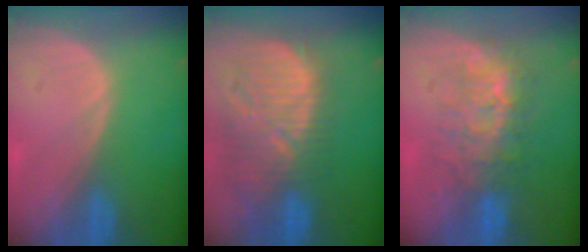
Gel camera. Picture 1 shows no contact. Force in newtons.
{"total": 12.8, "press": 11.3, "slide": 6.0}
{"total": 7.6, "press": 7.3, "slide": 2.2}